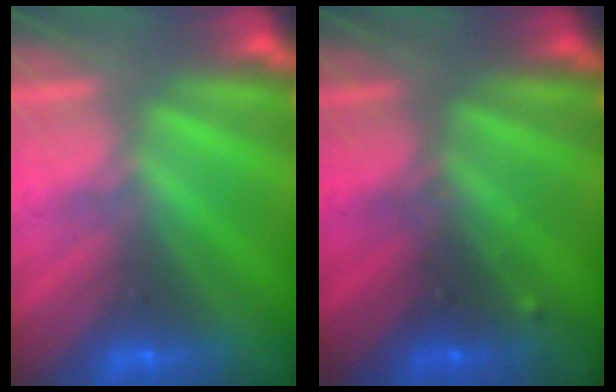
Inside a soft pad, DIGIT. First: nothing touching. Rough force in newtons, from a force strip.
{"total": 2.7}